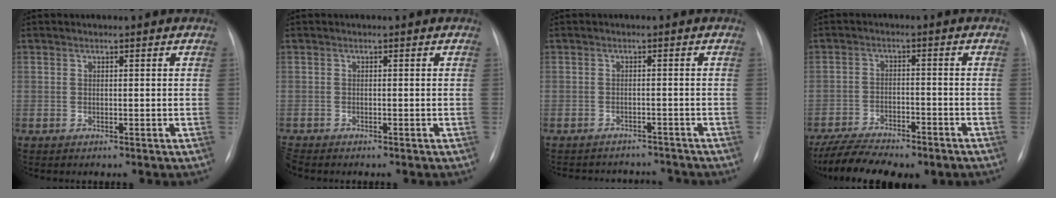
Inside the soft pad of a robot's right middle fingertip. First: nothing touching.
{"total": 1.3, "force": [-1.2, 0.2, 0.2], "torque": [-0.005, -0.005, -0.020]}
{"total": 7.5, "force": [-7.1, 2.1, 0.5], "torque": [-0.006, 0.014, -0.085]}
{"total": 12.2, "force": [-9.8, 3.9, 6.2], "torque": [-0.106, -0.002, -0.147]}